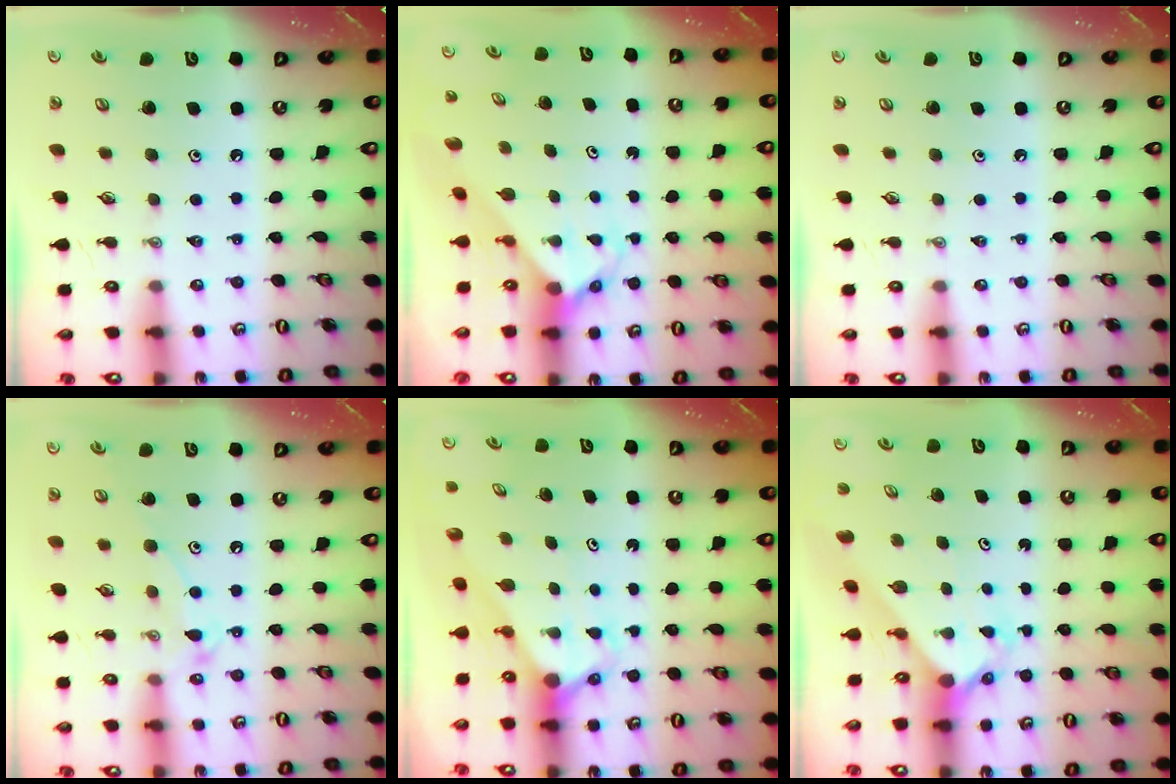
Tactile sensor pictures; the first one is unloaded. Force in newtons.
{"total": 3.6, "press": 3.6, "slide": 0.3}
{"total": 0.0}
{"total": 10.6, "press": 10.5, "slide": 1.0}
{"total": 2.7, "press": 2.7, "slide": 0.0}
{"total": 2.4, "press": 2.3, "slide": 0.2}